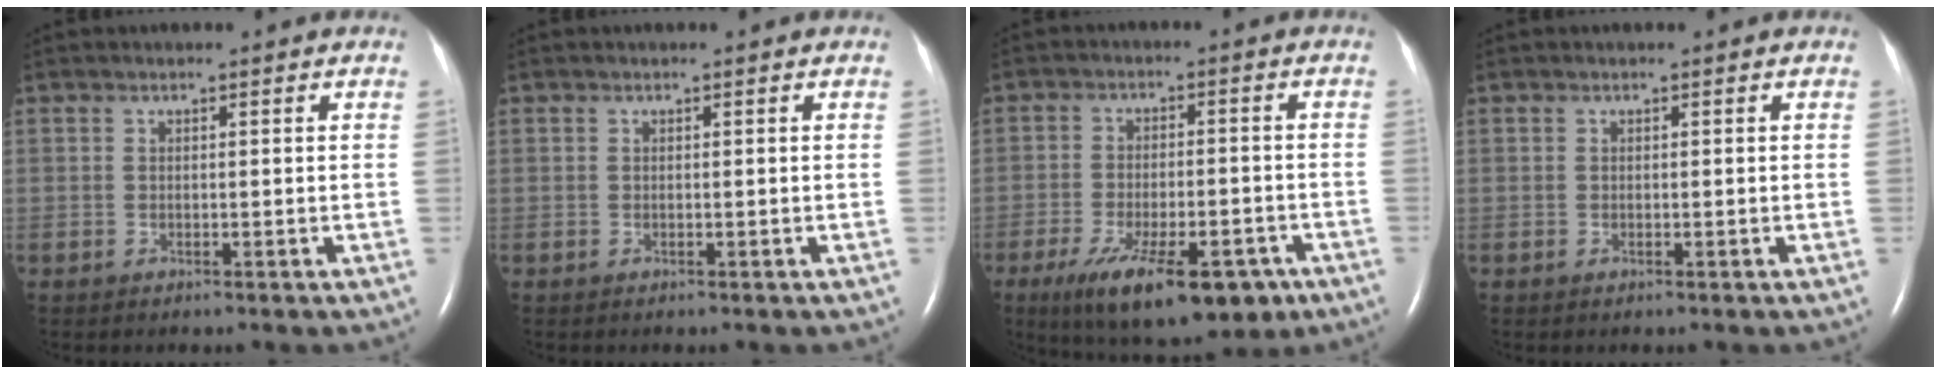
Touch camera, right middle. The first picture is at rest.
{"total": 0.0}
{"total": 16.2, "force": [-9.7, 6.0, 11.5], "torque": [-0.172, -0.017, -0.142]}
{"total": 0.0}